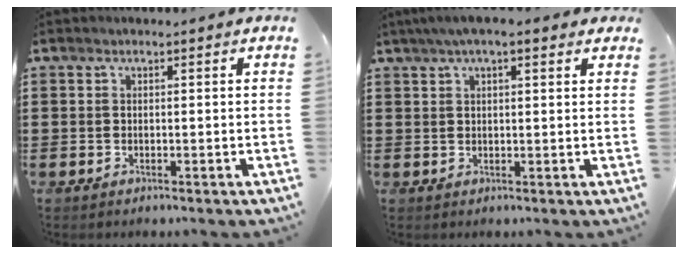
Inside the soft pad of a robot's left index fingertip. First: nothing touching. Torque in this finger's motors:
{"motor_torque": [2.14, 0.00, 1.05, 0.21]}